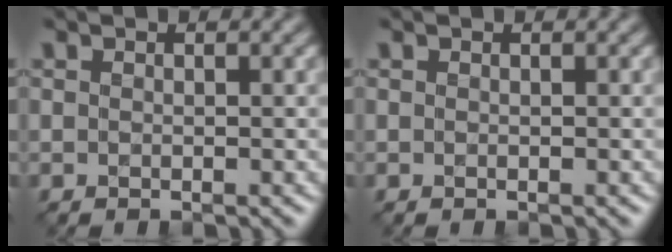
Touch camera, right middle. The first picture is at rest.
{"total": 0.0}